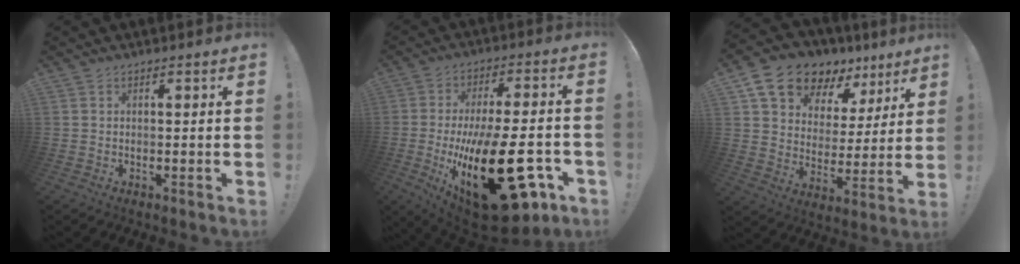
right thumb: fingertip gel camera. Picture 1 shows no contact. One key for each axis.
{"total": 32.5, "fx": -9.1, "fy": 13.0, "fz": 28.4, "tx": -0.460, "ty": 0.033, "tz": -0.123}
{"total": 15.3, "fx": 11.3, "fy": 8.4, "fz": 6.1, "tx": -0.102, "ty": -0.083, "tz": 0.212}